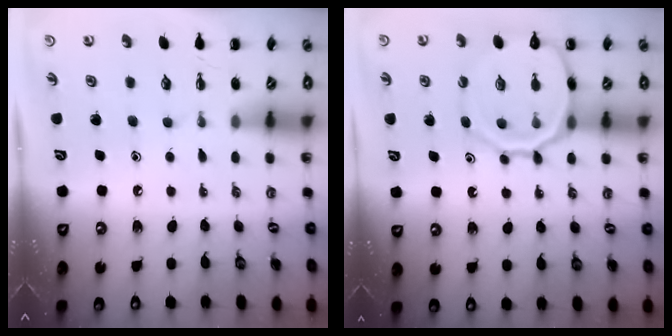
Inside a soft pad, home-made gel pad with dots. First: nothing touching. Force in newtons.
{"total": 16.1, "press": 16.0, "slide": 2.4}